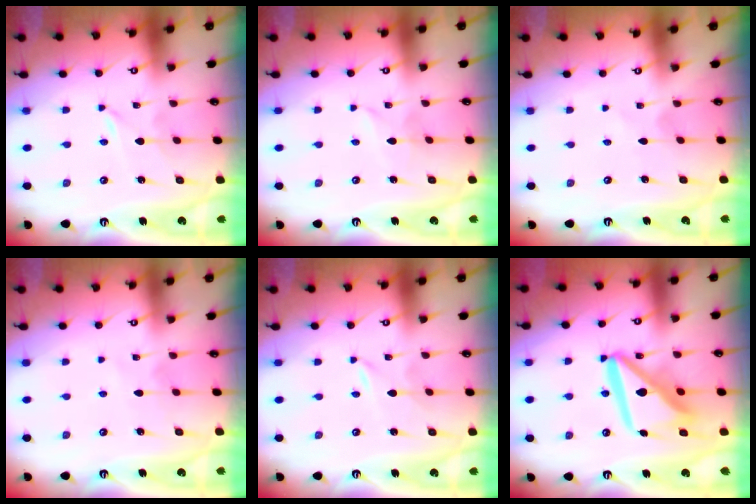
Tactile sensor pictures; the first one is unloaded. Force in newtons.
{"total": 1.6, "press": 1.6, "slide": 0.2}
{"total": 1.0, "press": 1.0, "slide": 0.1}
{"total": 5.0, "press": 5.0, "slide": 0.4}
{"total": 0.0}
{"total": 15.4, "press": 15.3, "slide": 1.8}